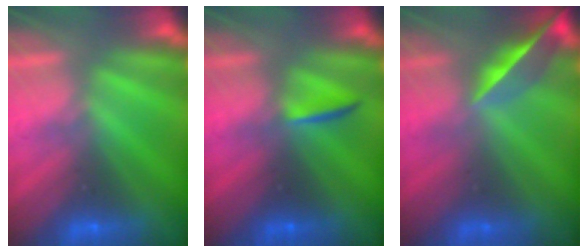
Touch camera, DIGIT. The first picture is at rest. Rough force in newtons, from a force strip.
{"total": 2.0}
{"total": 3.6}